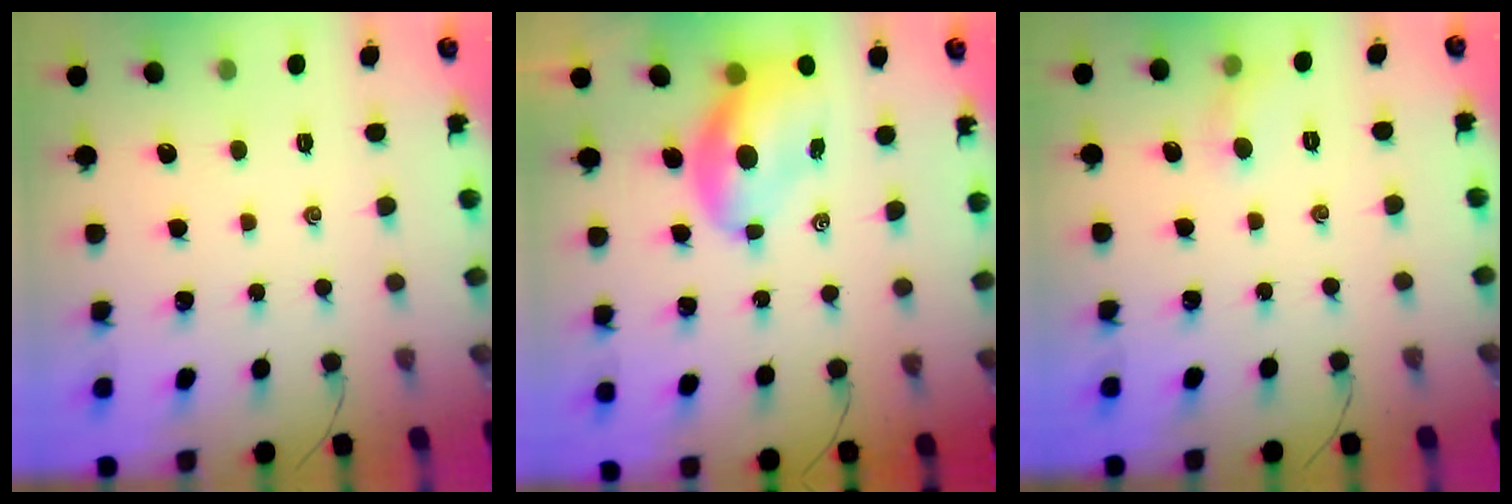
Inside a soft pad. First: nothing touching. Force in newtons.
{"total": 8.3, "press": 8.0, "slide": 2.4}
{"total": 4.1, "press": 3.8, "slide": 1.5}